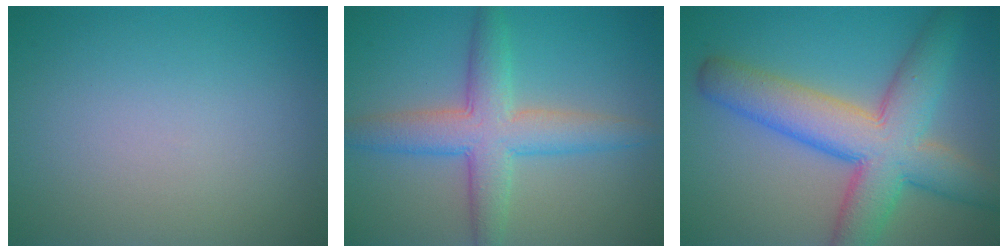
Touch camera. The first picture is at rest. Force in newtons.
{"total": 5.7, "press": 5.7, "slide": 0.3}
{"total": 9.4, "press": 9.4, "slide": 0.2}